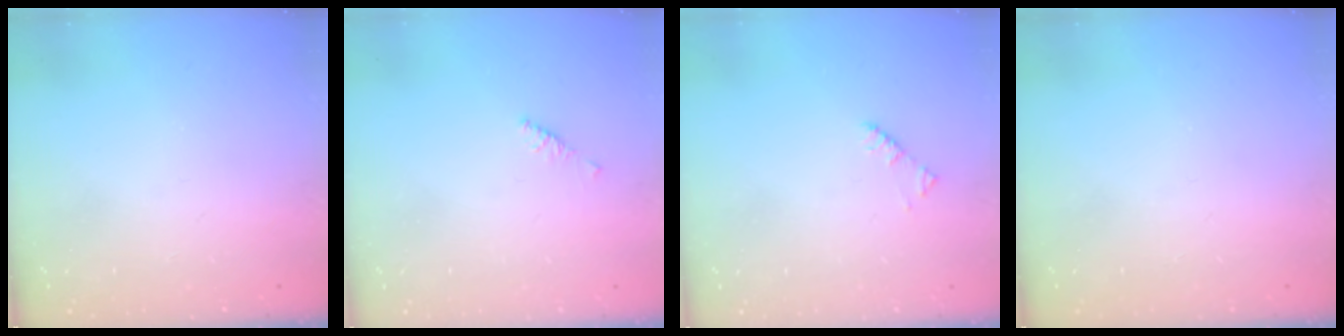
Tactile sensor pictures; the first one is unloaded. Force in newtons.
{"total": 2.1, "press": 2.0, "slide": 0.6}
{"total": 1.9, "press": 1.9, "slide": 0.3}
{"total": 0.0}